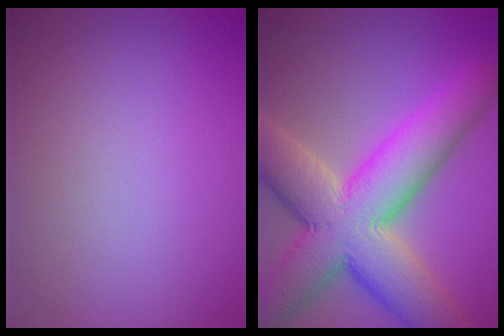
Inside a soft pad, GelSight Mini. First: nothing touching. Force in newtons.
{"total": 11.9, "press": 11.9, "slide": 0.7}